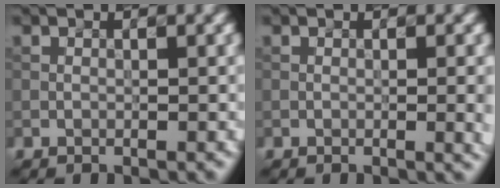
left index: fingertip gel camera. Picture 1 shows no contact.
{"total": 3.2, "force": [-0.3, 1.3, 2.9], "torque": [-0.015, 0.020, -0.003]}